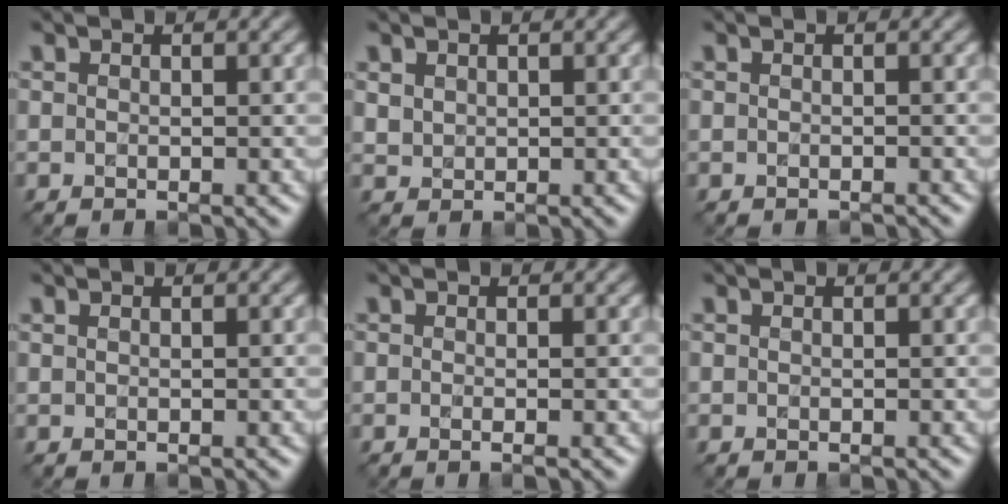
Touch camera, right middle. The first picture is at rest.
{"total": 1.1, "force": [0.7, 0.9, 0.3], "torque": [-0.007, -0.002, 0.018]}
{"total": 0.7, "force": [-0.7, 0.0, 0.2], "torque": [0.001, -0.001, -0.011]}
{"total": 0.0}
{"total": 0.8, "force": [-0.2, 0.2, 0.7], "torque": [-0.010, -0.007, -0.006]}
{"total": 0.0}